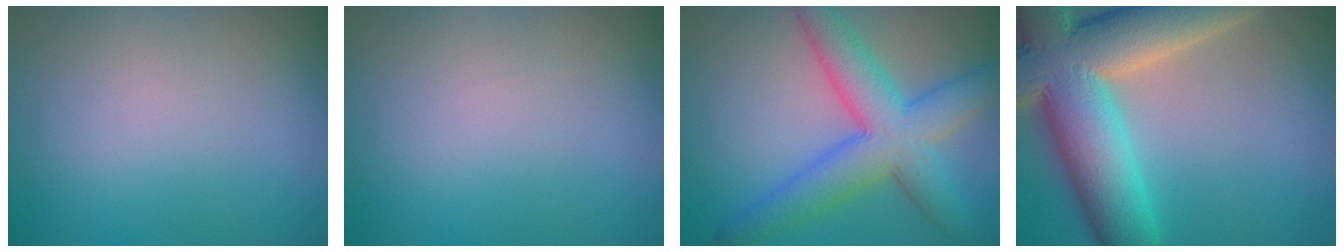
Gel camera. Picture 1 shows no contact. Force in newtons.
{"total": 0.0}
{"total": 8.0, "press": 8.0, "slide": 0.2}
{"total": 13.4, "press": 13.3, "slide": 1.1}